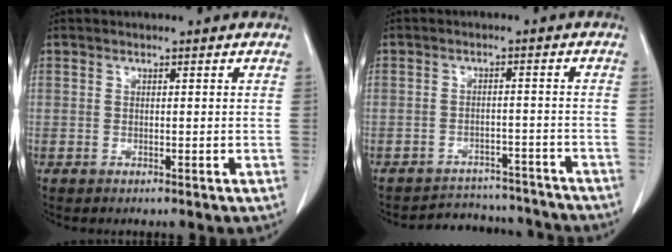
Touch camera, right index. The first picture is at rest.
{"total": 9.7, "force": [-9.2, 3.2, 0.1], "torque": [0.007, 0.024, -0.118]}